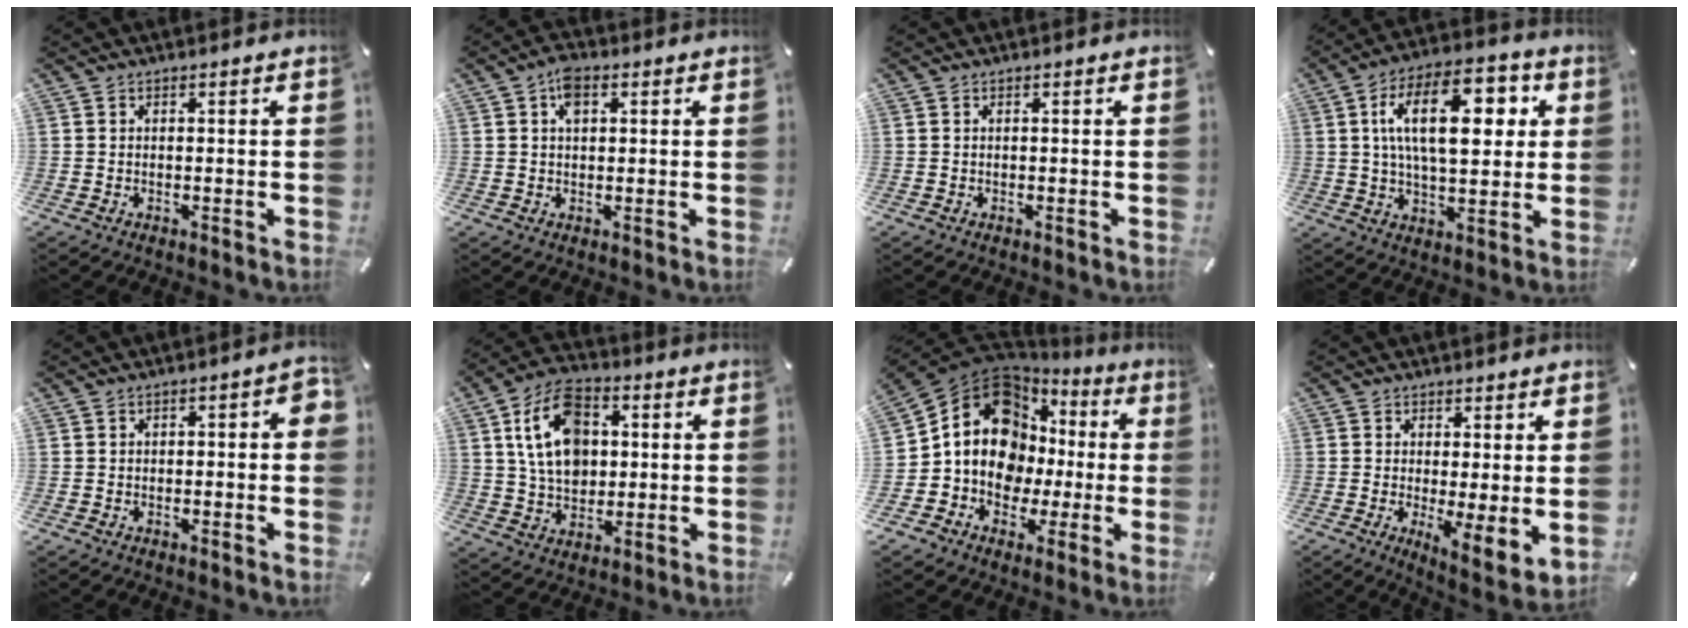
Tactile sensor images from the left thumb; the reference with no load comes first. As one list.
[{"total": 4.3, "force": [1.6, 2.7, 3.0], "torque": [-0.049, 0.001, 0.023]}, {"total": 0.0}, {"total": 18.5, "force": [5.0, 9.4, 15.1], "torque": [-0.252, 0.003, 0.077]}, {"total": 3.9, "force": [-0.6, 2.2, 3.1], "torque": [-0.030, 0.004, -0.015]}, {"total": 14.2, "force": [2.8, 10.3, 9.3], "torque": [-0.177, 0.009, 0.052]}, {"total": 14.9, "force": [2.4, 12.7, 7.4], "torque": [-0.146, -0.025, 0.045]}, {"total": 5.2, "force": [0.9, 1.2, 4.9], "torque": [-0.070, -0.028, 0.025]}]